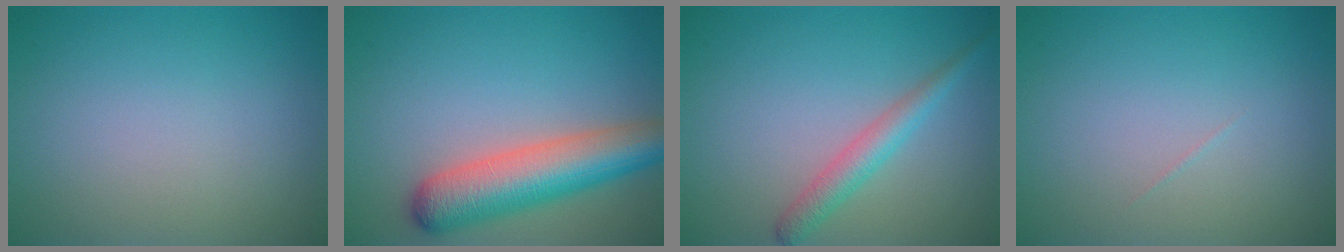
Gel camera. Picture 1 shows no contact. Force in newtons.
{"total": 7.0, "press": 7.0, "slide": 0.4}
{"total": 2.5, "press": 2.5, "slide": 0.1}
{"total": 0.0}